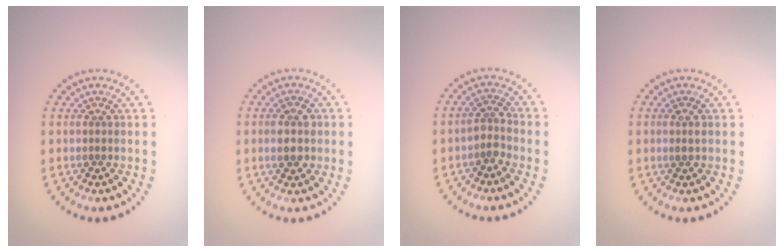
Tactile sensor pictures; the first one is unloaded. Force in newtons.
{"total": 3.0, "press": 3.0, "slide": 0.2}
{"total": 1.9, "press": 1.5, "slide": 1.1}
{"total": 0.9, "press": 0.9, "slide": 0.2}